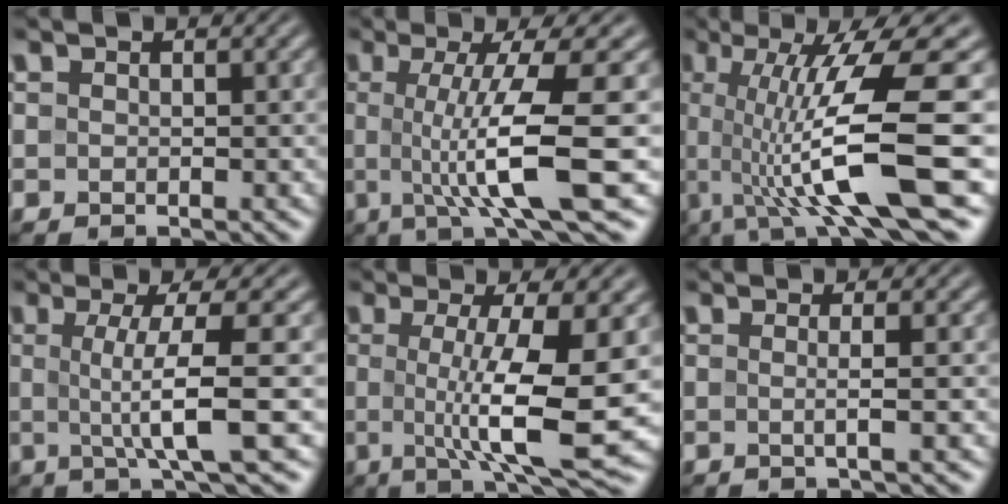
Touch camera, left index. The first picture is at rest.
{"total": 9.3, "force": [-0.5, 1.7, 9.2], "torque": [-0.138, -0.009, -0.005]}
{"total": 12.2, "force": [-0.7, 2.4, 11.9], "torque": [-0.187, 0.001, -0.005]}
{"total": 6.8, "force": [-0.1, 1.1, 6.7], "torque": [-0.113, 0.003, -0.001]}
{"total": 9.8, "force": [-0.3, 2.2, 9.5], "torque": [-0.144, -0.011, -0.002]}
{"total": 2.1, "force": [0.1, 0.6, 2.0], "torque": [-0.034, 0.002, -0.014]}